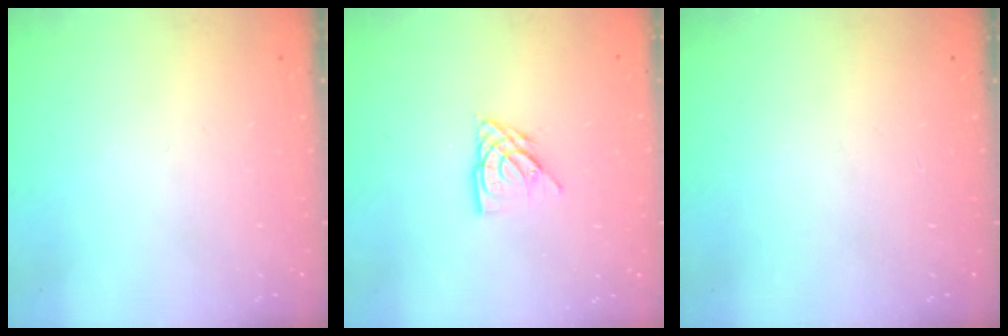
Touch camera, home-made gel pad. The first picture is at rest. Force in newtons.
{"total": 7.6, "press": 7.6, "slide": 0.5}
{"total": 0.0}